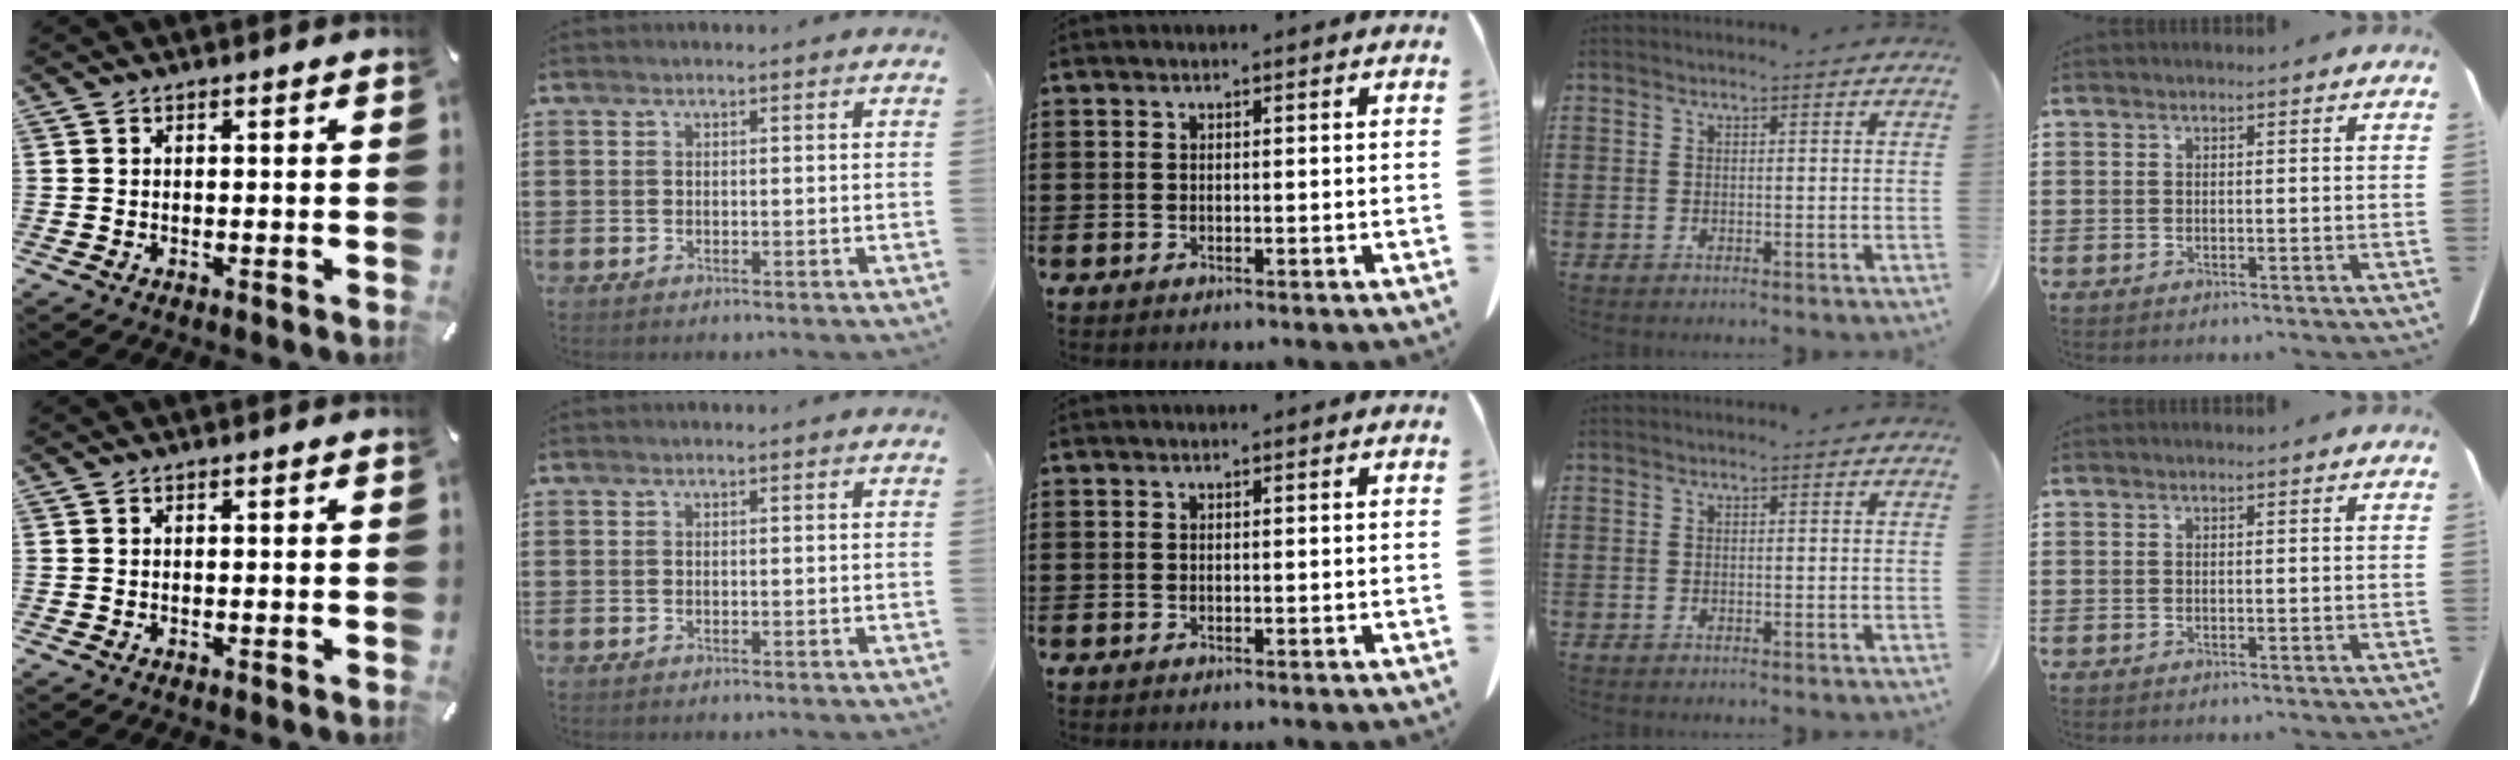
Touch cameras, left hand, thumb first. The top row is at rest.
{}